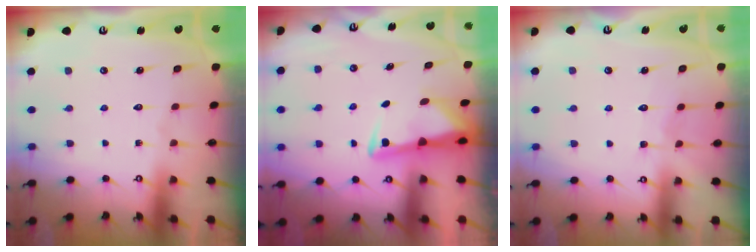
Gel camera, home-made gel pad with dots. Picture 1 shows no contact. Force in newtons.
{"total": 2.9, "press": 2.8, "slide": 0.5}
{"total": 3.9, "press": 3.9, "slide": 0.4}